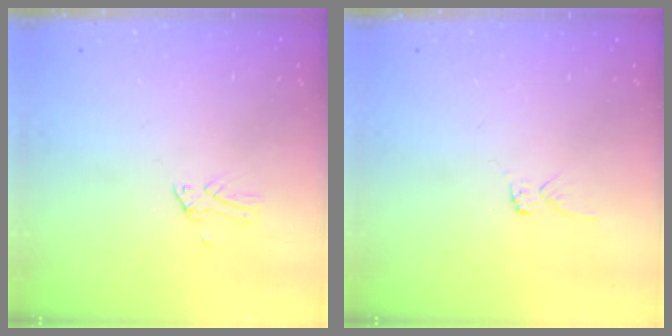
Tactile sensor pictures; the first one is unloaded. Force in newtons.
{"total": 2.6, "press": 2.6, "slide": 0.1}